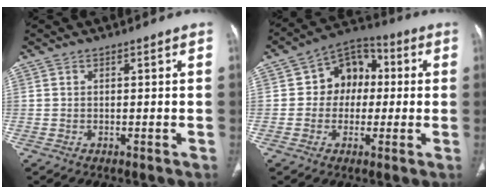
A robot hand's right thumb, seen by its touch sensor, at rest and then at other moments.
{"total": 10.7, "force": [0.8, 8.5, 6.4], "torque": [-0.046, 0.027, -0.001]}